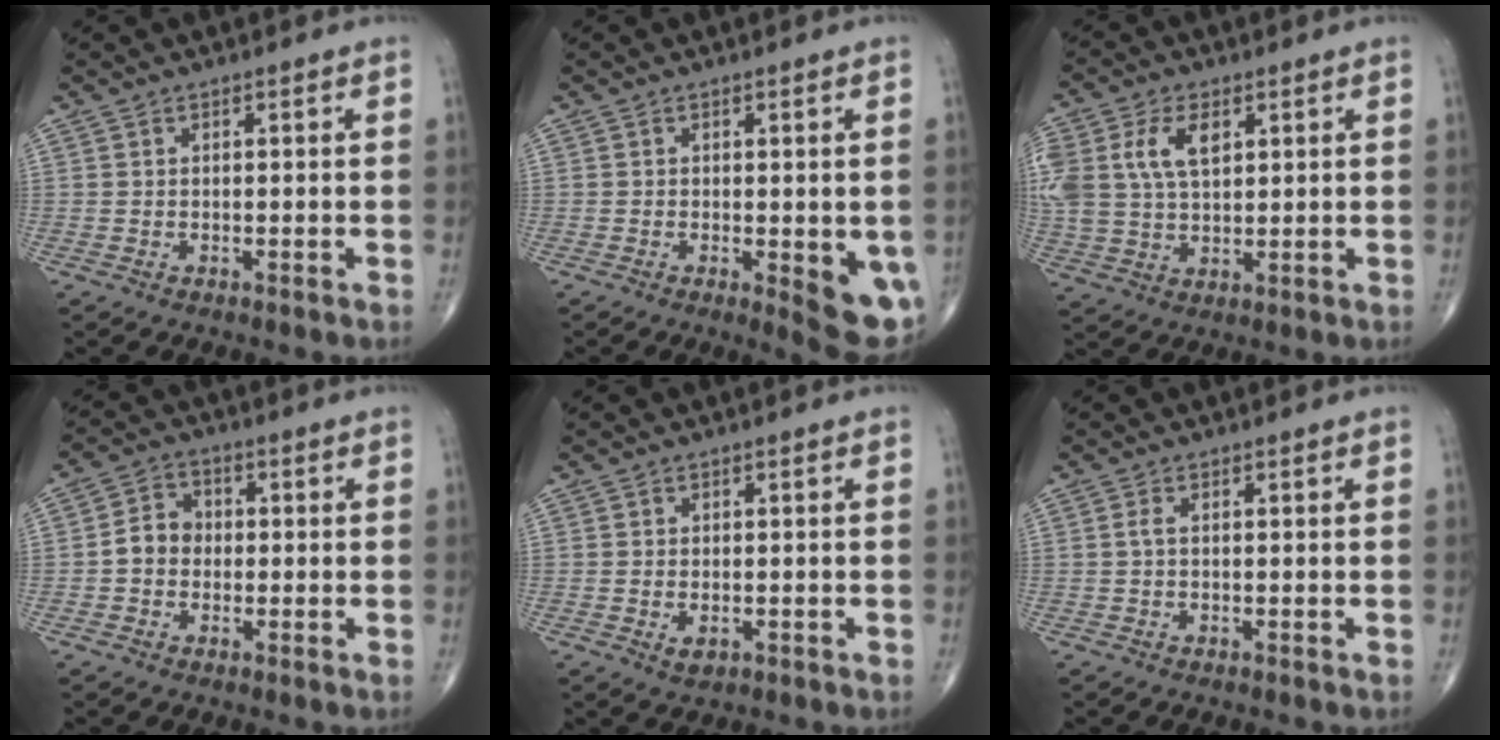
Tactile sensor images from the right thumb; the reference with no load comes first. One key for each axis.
{"total": 8.0, "fx": -2.0, "fy": 2.7, "fz": 7.3, "tx": -0.076, "ty": -0.015, "tz": -0.020}
{"total": 12.6, "fx": 3.9, "fy": 7.6, "fz": 9.2, "tx": -0.210, "ty": 0.000, "tz": 0.081}
{"total": 5.1, "fx": -0.6, "fy": 4.3, "fz": 2.6, "tx": -0.033, "ty": 0.020, "tz": -0.021}
{"total": 2.1, "fx": -0.6, "fy": 1.4, "fz": 1.5, "tx": -0.023, "ty": 0.000, "tz": -0.004}
{"total": 0.9, "fx": 0.0, "fy": 0.3, "fz": 0.8, "tx": -0.019, "ty": 0.000, "tz": -0.003}